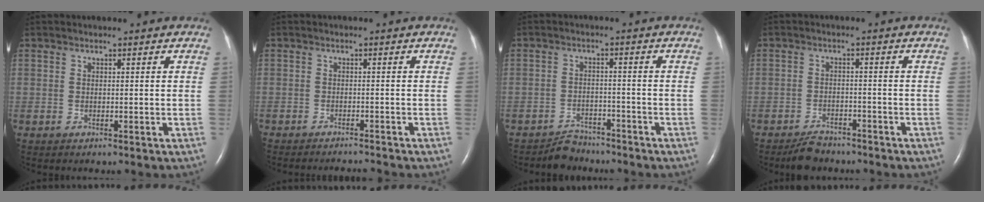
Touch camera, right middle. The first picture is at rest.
{"total": 4.8, "force": [-4.7, -0.3, 1.0], "torque": [-0.011, -0.012, -0.068]}
{"total": 3.4, "force": [-3.1, 1.2, -0.5], "torque": [0.001, -0.002, -0.052]}
{"total": 4.1, "force": [-3.6, 1.4, 1.2], "torque": [-0.030, -0.005, -0.061]}